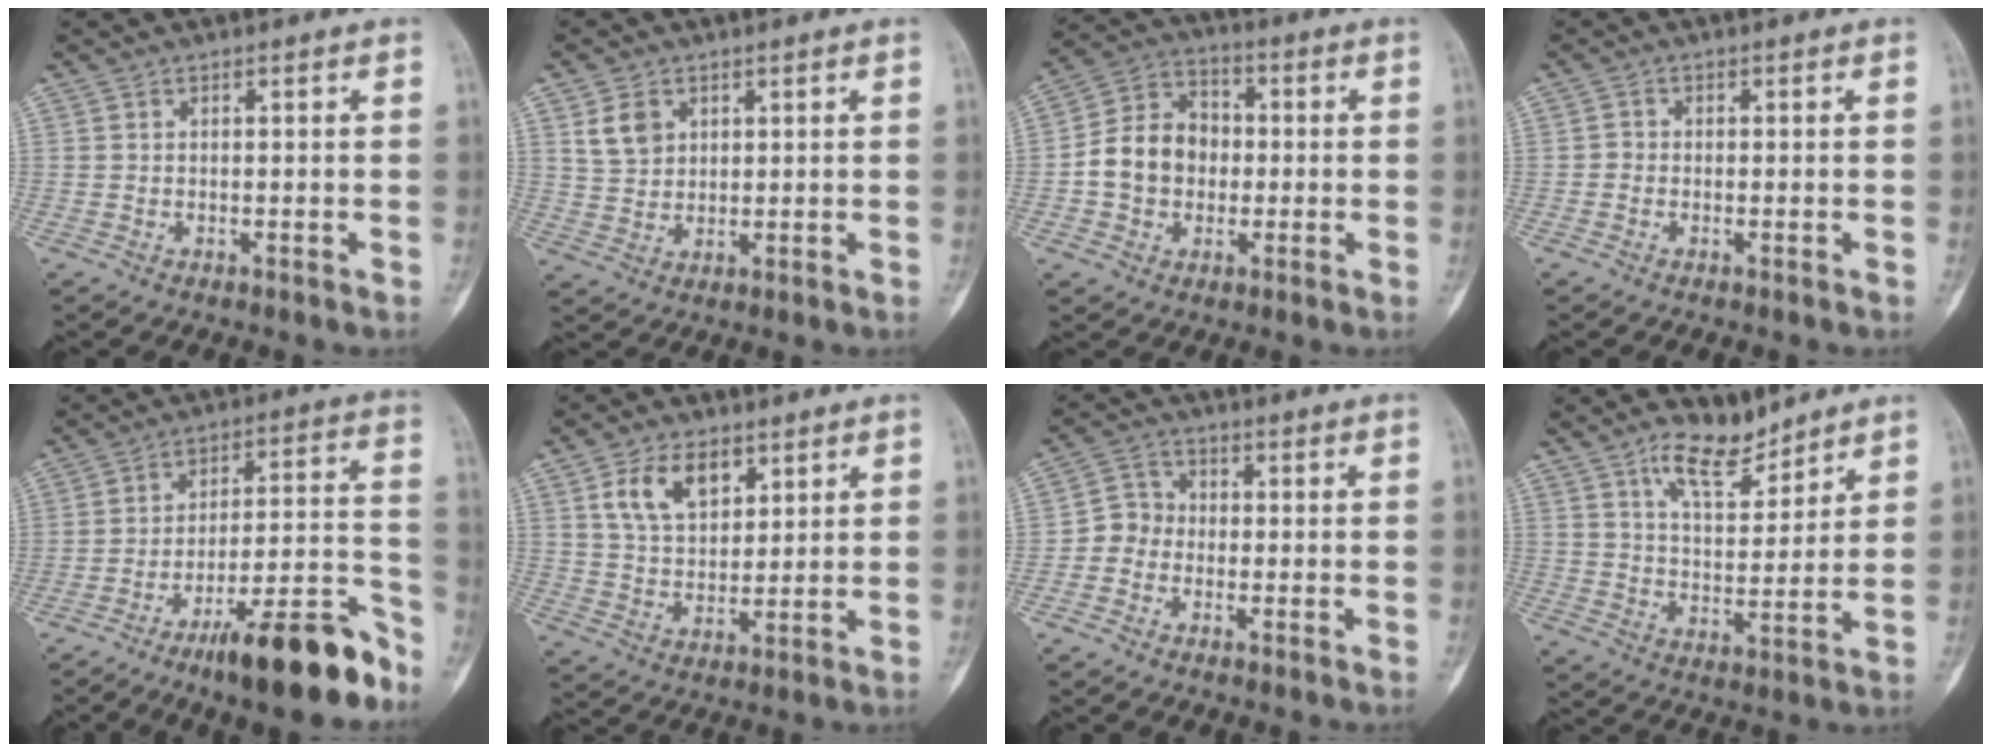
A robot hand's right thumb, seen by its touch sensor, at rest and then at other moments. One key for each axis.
{"total": 5.4, "fx": 2.3, "fy": 4.1, "fz": 2.6, "tx": -0.034, "ty": -0.008, "tz": 0.049}
{"total": 11.4, "fx": -1.1, "fy": 9.4, "fz": 6.4, "tx": -0.087, "ty": 0.033, "tz": -0.029}
{"total": 1.2, "fx": -0.5, "fy": 1.0, "fz": 0.4, "tx": 0.001, "ty": 0.004, "tz": -0.017}
{"total": 18.8, "fx": -12.5, "fy": 4.3, "fz": 13.5, "tx": -0.171, "ty": 0.096, "tz": -0.196}
{"total": 9.7, "fx": 4.6, "fy": 5.9, "fz": 6.2, "tx": -0.087, "ty": -0.019, "tz": 0.089}
{"total": 4.7, "fx": -1.4, "fy": 4.2, "fz": 1.7, "tx": -0.005, "ty": 0.016, "tz": -0.044}
{"total": 9.2, "fx": 6.7, "fy": 3.7, "fz": 5.1, "tx": -0.065, "ty": -0.052, "tz": 0.119}